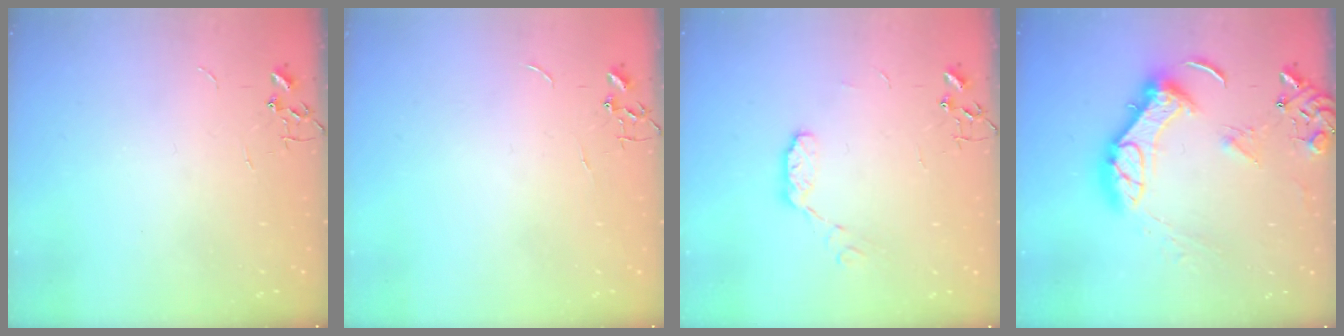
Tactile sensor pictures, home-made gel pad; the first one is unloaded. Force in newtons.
{"total": 0.0}
{"total": 6.8, "press": 6.8, "slide": 0.5}
{"total": 16.2, "press": 16.0, "slide": 2.3}